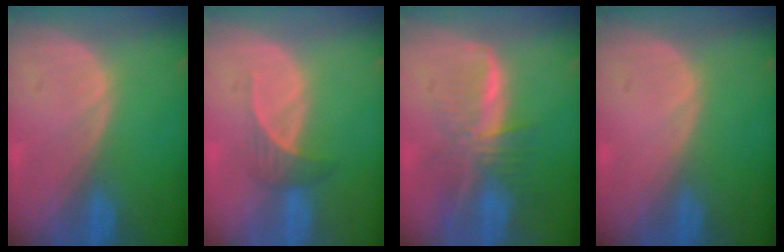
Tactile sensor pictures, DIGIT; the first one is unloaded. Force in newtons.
{"total": 2.8, "press": 2.7, "slide": 0.9}
{"total": 8.2, "press": 7.0, "slide": 4.3}
{"total": 0.0}